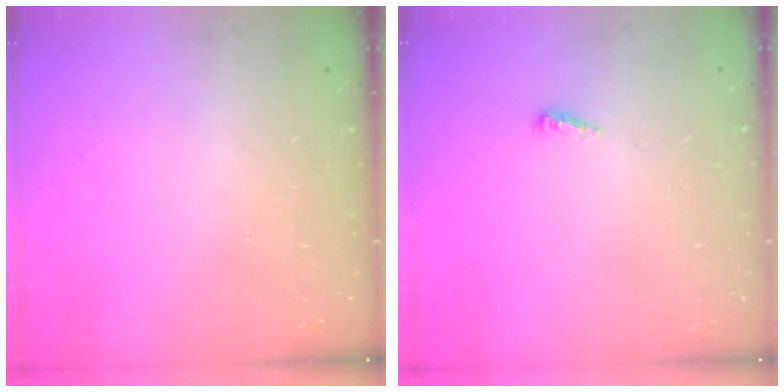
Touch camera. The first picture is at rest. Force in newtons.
{"total": 2.5, "press": 2.5, "slide": 0.2}